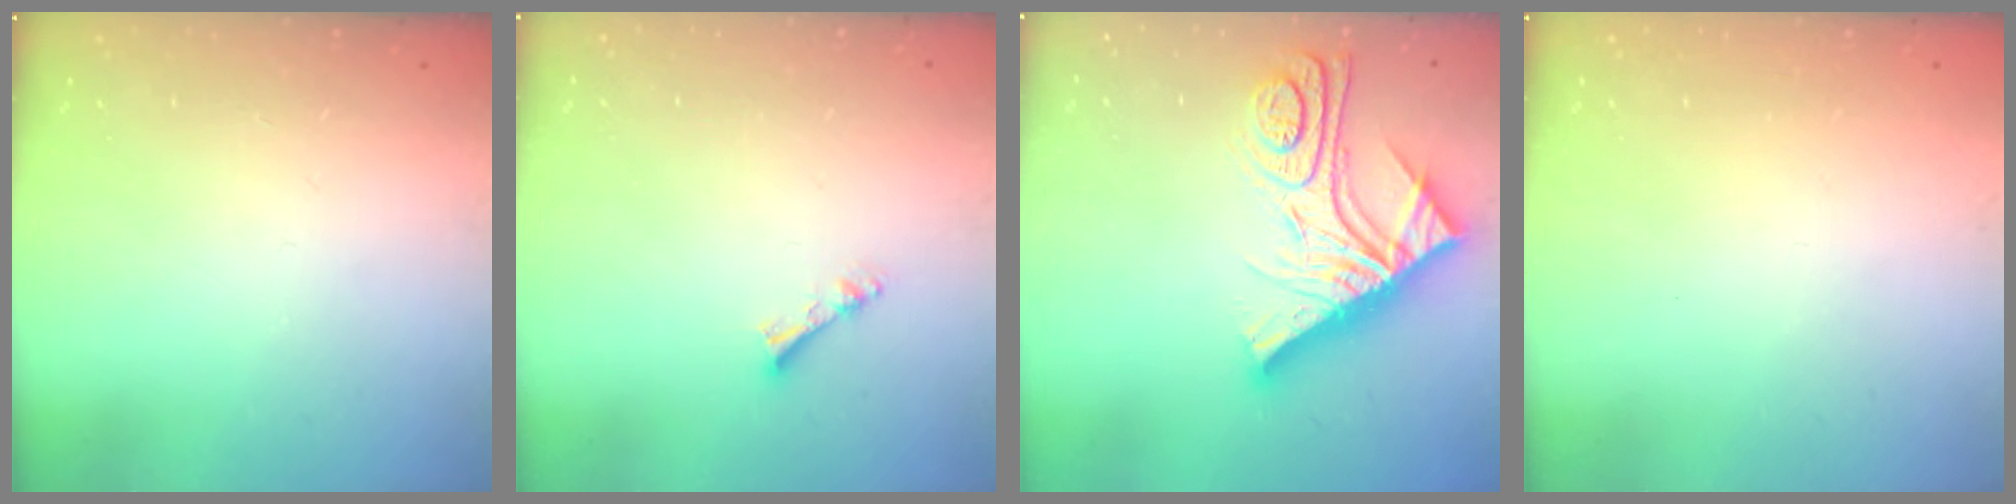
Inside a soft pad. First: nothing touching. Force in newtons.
{"total": 3.5, "press": 3.5, "slide": 0.1}
{"total": 17.1, "press": 17.0, "slide": 1.5}
{"total": 0.9, "press": 0.8, "slide": 0.3}